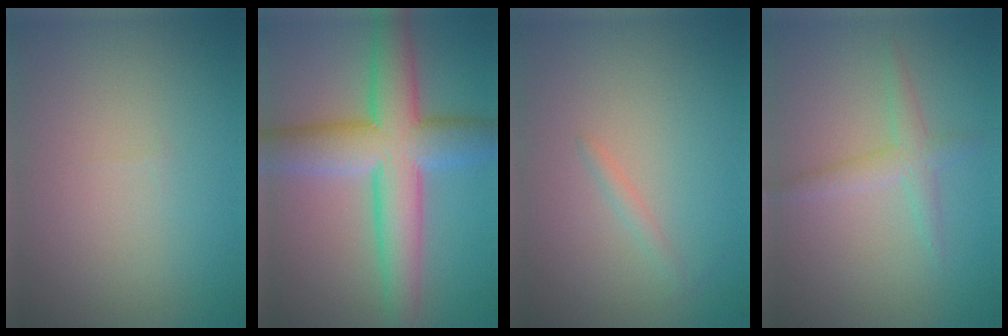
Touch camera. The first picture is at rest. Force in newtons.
{"total": 9.4, "press": 9.4, "slide": 0.2}
{"total": 0.8, "press": 0.8, "slide": 0.1}
{"total": 2.2, "press": 2.2, "slide": 0.1}